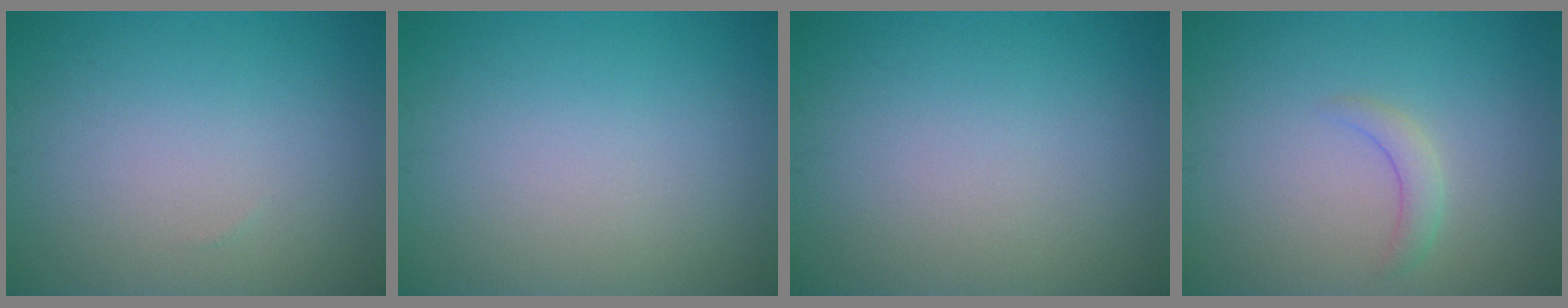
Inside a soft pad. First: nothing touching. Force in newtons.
{"total": 0.0}
{"total": 0.0}
{"total": 1.5, "press": 1.5, "slide": 0.3}